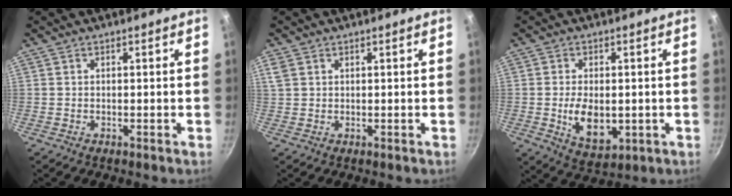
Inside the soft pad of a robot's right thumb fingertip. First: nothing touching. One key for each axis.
{"total": 2.7, "fx": 1.2, "fy": 1.9, "fz": 1.5, "tx": -0.030, "ty": 0.003, "tz": 0.030}
{"total": 8.7, "fx": -0.9, "fy": 5.3, "fz": 6.9, "tx": -0.105, "ty": -0.011, "tz": 0.000}